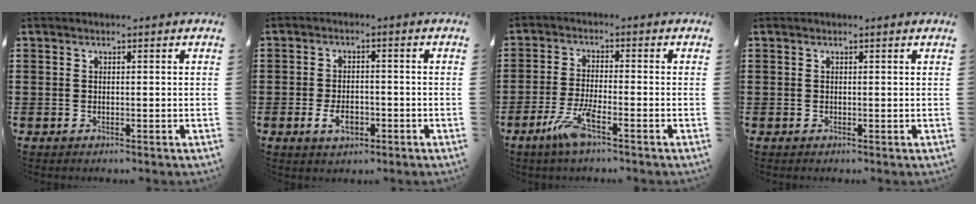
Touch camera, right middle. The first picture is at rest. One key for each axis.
{"total": 4.1, "fx": -1.7, "fy": 2.1, "fz": 3.1, "tx": -0.052, "ty": -0.003, "tz": -0.033}
{"total": 6.0, "fx": -3.4, "fy": 0.8, "fz": 4.9, "tx": -0.112, "ty": -0.014, "tz": -0.065}
{"total": 0.0}